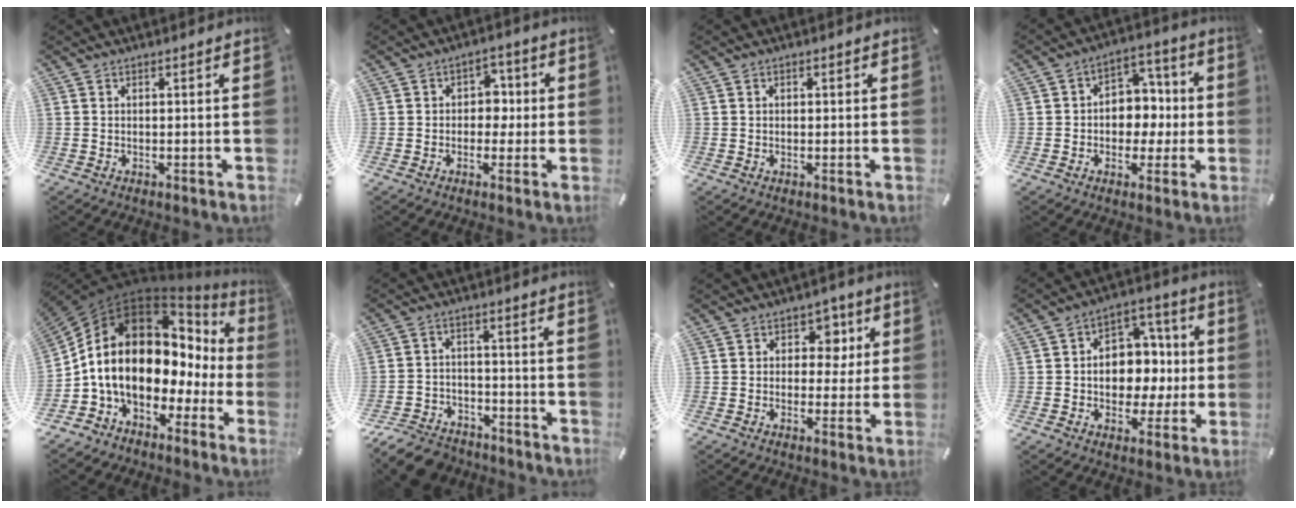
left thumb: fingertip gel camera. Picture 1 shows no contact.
{"total": 5.3, "force": [-0.5, 4.5, 2.8], "torque": [-0.027, 0.004, -0.017]}
{"total": 0.7, "force": [0.1, 0.7, 0.2], "torque": [-0.004, 0.005, 0.000]}
{"total": 8.1, "force": [-1.3, 7.4, 3.3], "torque": [-0.039, 0.013, -0.023]}
{"total": 17.1, "force": [0.6, 12.7, 11.5], "torque": [-0.229, -0.030, 0.007]}
{"total": 9.5, "force": [-7.6, 4.7, 3.2], "torque": [-0.059, 0.041, -0.145]}
{"total": 7.4, "force": [1.7, 6.2, 3.5], "torque": [-0.031, -0.005, 0.022]}
{"total": 11.1, "force": [-1.1, 9.6, 5.4], "torque": [-0.063, 0.006, -0.013]}